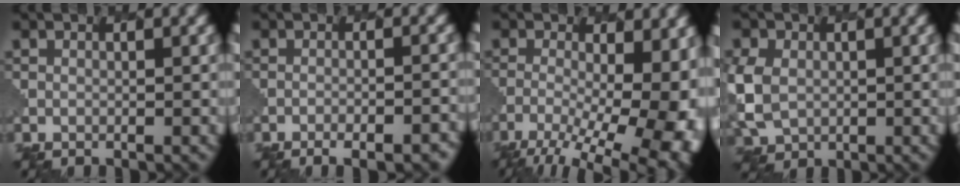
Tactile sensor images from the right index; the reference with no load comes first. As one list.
[{"total": 5.7, "force": [-4.3, 2.1, 3.2], "torque": [-0.021, 0.006, -0.044]}, {"total": 15.5, "force": [-4.9, 7.0, 12.9], "torque": [-0.178, -0.016, -0.054]}, {"total": 6.2, "force": [-0.1, 5.3, 3.3], "torque": [-0.094, -0.007, -0.001]}]